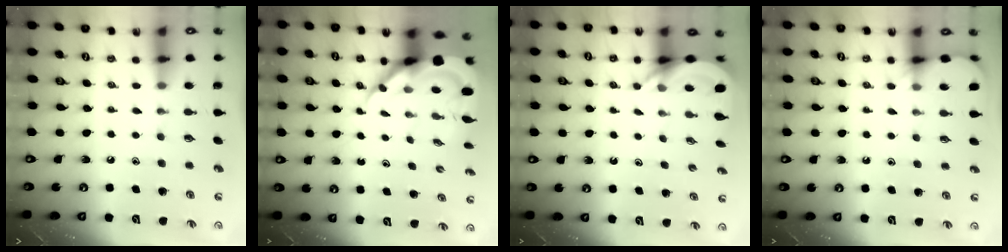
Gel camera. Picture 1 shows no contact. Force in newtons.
{"total": 11.1, "press": 11.0, "slide": 1.4}
{"total": 5.1, "press": 5.1, "slide": 0.7}
{"total": 5.5, "press": 5.5, "slide": 0.4}